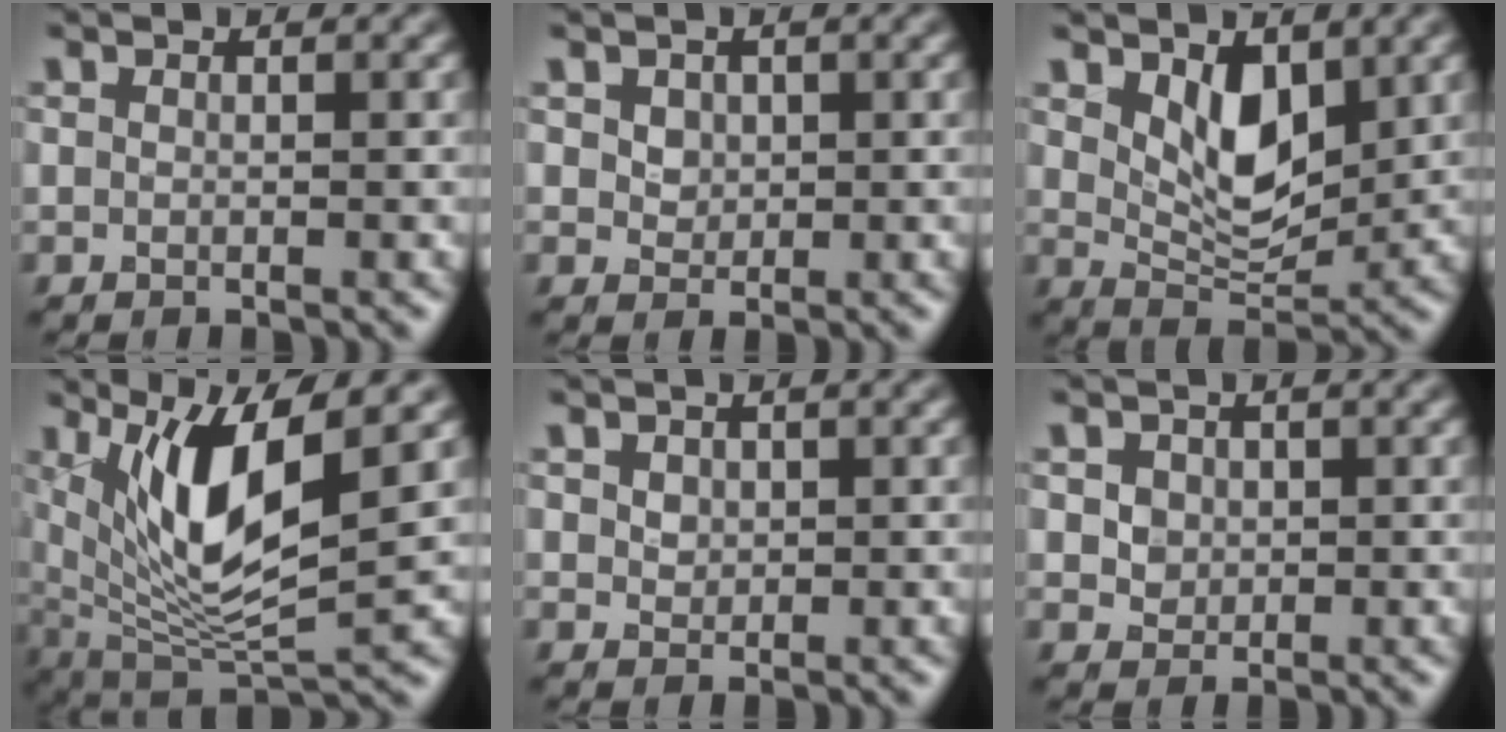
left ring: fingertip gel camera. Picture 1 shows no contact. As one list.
[{"total": 2.1, "force": [0.9, 1.7, 0.9], "torque": [-0.028, 0.005, 0.026]}, {"total": 4.5, "force": [1.9, 2.5, 3.3], "torque": [-0.067, -0.013, 0.034]}, {"total": 9.0, "force": [3.0, 2.8, 8.0], "torque": [-0.148, -0.018, 0.061]}, {"total": 1.1, "force": [0.4, 1.0, 0.4], "torque": [-0.007, -0.002, 0.011]}, {"total": 2.6, "force": [0.9, 2.2, 1.1], "torque": [-0.021, 0.005, 0.021]}]